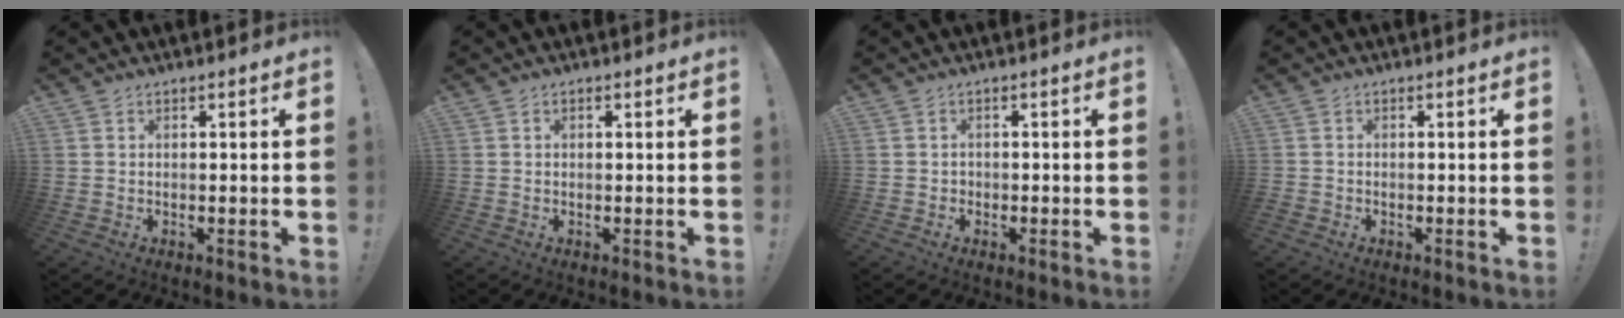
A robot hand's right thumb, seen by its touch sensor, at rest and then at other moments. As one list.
[{"total": 0.5, "force": [0.0, 0.3, 0.4], "torque": [-0.012, 0.003, 0.001]}, {"total": 1.3, "force": [-0.6, 1.0, 0.3], "torque": [-0.011, 0.007, -0.011]}, {"total": 1.0, "force": [-0.7, 0.7, 0.0], "torque": [0.001, 0.003, -0.013]}]